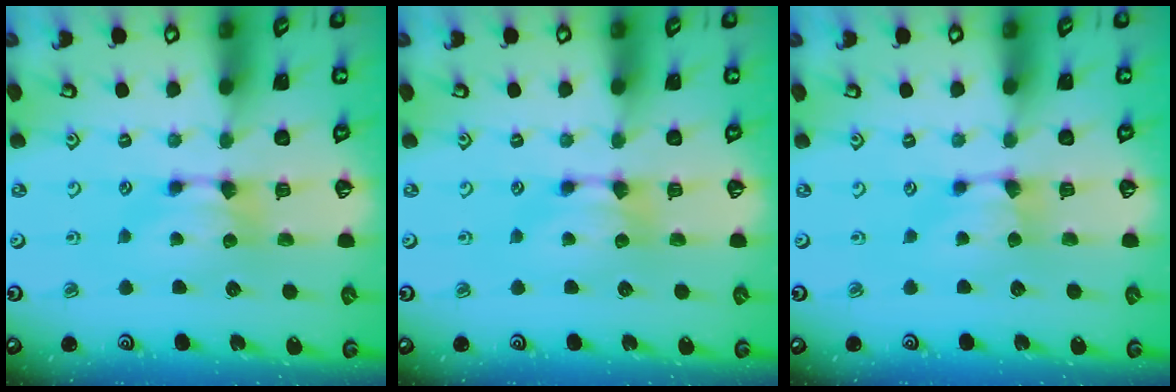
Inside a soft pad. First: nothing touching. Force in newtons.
{"total": 0.0}
{"total": 0.6, "press": 0.4, "slide": 0.4}